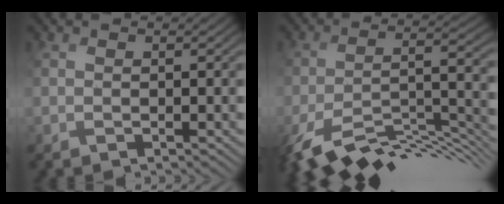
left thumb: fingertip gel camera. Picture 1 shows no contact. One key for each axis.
{"total": 12.8, "fx": -9.5, "fy": 3.6, "fz": 7.8, "tx": -0.160, "ty": -0.012, "tz": -0.159}